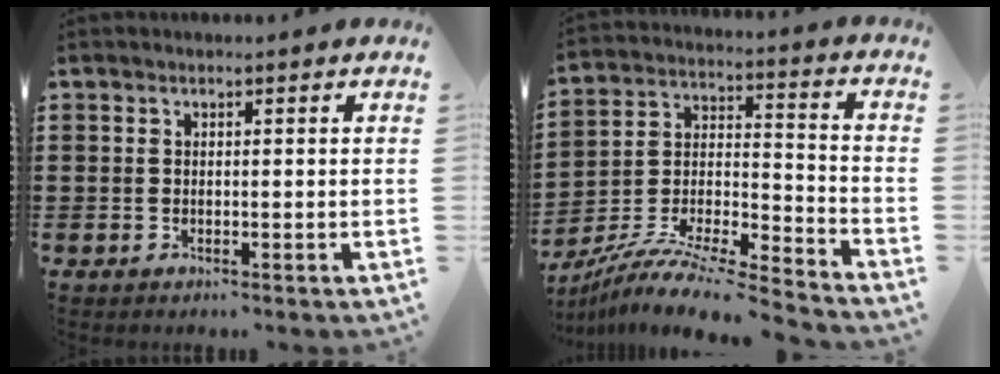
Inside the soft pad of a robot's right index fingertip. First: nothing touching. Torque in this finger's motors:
{"motor_torque": [0.79, 0.70, 0.55, 0.21]}